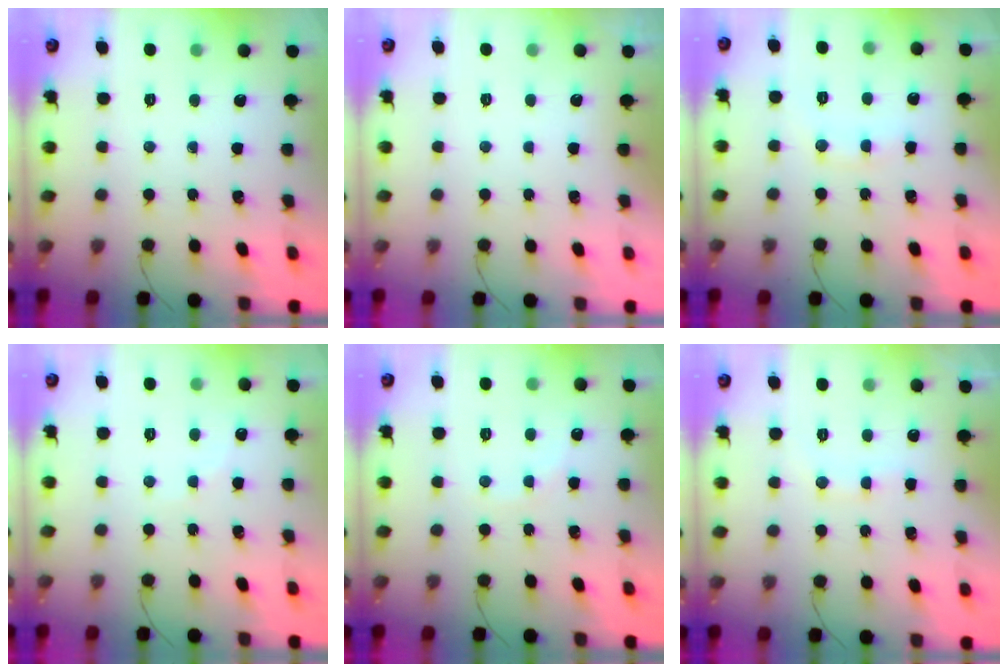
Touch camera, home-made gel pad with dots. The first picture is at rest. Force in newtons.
{"total": 2.9, "press": 2.9, "slide": 0.1}
{"total": 6.7, "press": 6.6, "slide": 1.2}
{"total": 5.2, "press": 5.0, "slide": 1.4}
{"total": 3.9, "press": 3.7, "slide": 1.1}
{"total": 7.5, "press": 7.3, "slide": 1.6}